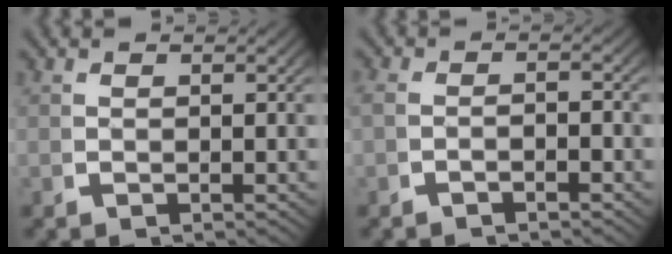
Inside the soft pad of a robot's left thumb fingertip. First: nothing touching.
{"total": 1.3, "force": [-1.2, 0.2, 0.5], "torque": [-0.009, 0.003, -0.026]}